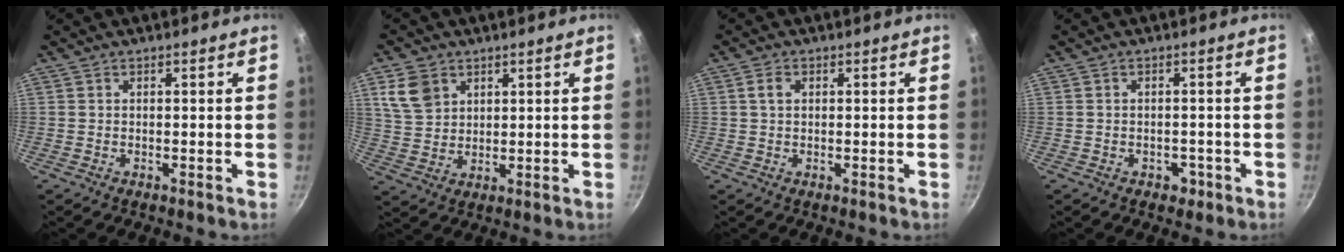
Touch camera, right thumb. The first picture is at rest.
{"total": 7.5, "force": [3.4, 5.7, 3.6], "torque": [-0.048, -0.005, 0.075]}
{"total": 2.1, "force": [0.5, 1.5, 1.4], "torque": [-0.021, 0.003, 0.010]}
{"total": 2.4, "force": [-1.1, 1.8, 1.1], "torque": [-0.002, 0.014, -0.006]}